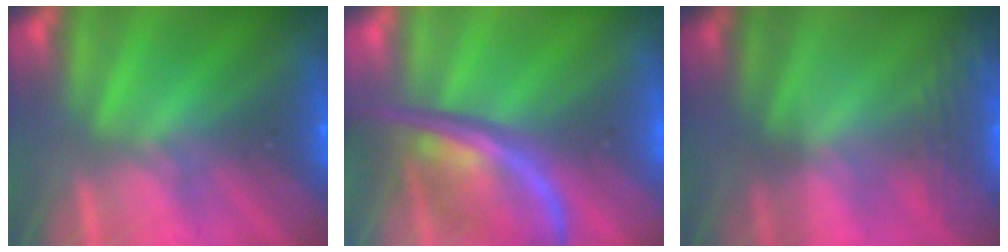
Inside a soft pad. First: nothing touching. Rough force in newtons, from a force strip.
{"total": 2.5}
{"total": 3.0}